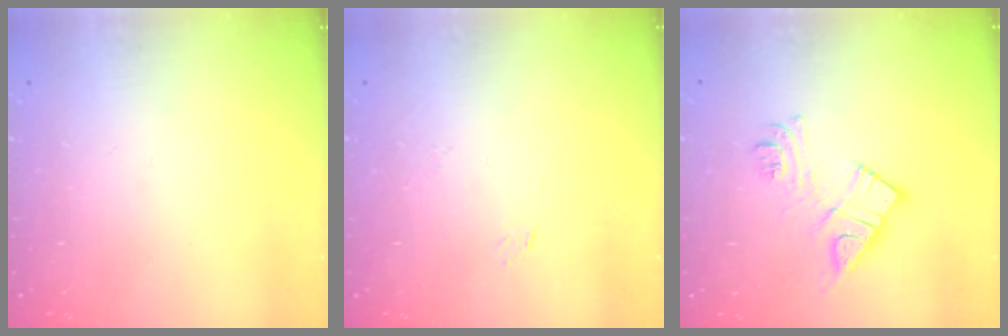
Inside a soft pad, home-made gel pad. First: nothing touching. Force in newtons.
{"total": 4.1, "press": 4.1, "slide": 0.4}
{"total": 11.3, "press": 11.3, "slide": 0.3}